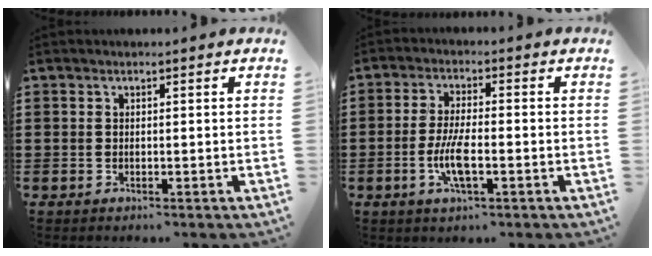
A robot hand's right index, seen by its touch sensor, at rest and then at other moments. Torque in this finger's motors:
{"motor_torque": [1.35, 0.79, 0.11, 0.04]}